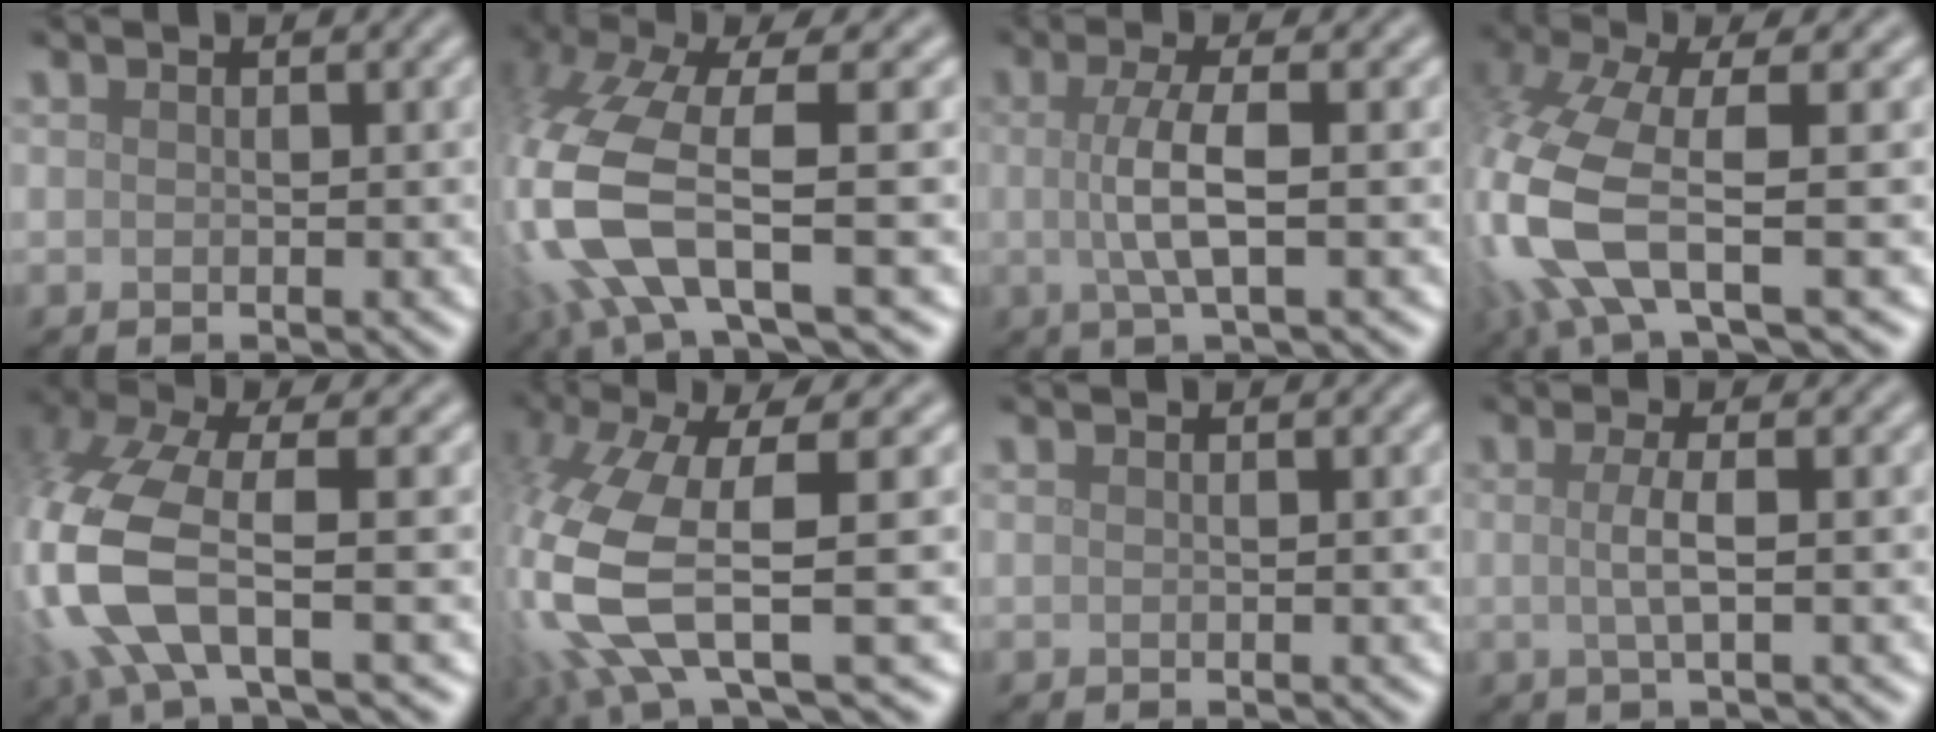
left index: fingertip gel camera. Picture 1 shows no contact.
{"total": 11.5, "force": [-2.5, 4.3, 10.3], "torque": [-0.245, -0.021, -0.044]}
{"total": 4.0, "force": [0.0, 1.0, 3.9], "torque": [-0.071, 0.001, -0.002]}
{"total": 8.8, "force": [-1.6, 3.2, 8.0], "torque": [-0.199, -0.010, -0.035]}
{"total": 9.0, "force": [-1.5, 3.7, 8.1], "torque": [-0.207, -0.003, -0.038]}
{"total": 12.2, "force": [-1.4, 4.4, 11.2], "torque": [-0.272, -0.031, -0.015]}
{"total": 0.0}
{"total": 2.3, "force": [0.0, 0.6, 2.2], "torque": [-0.042, 0.002, -0.004]}